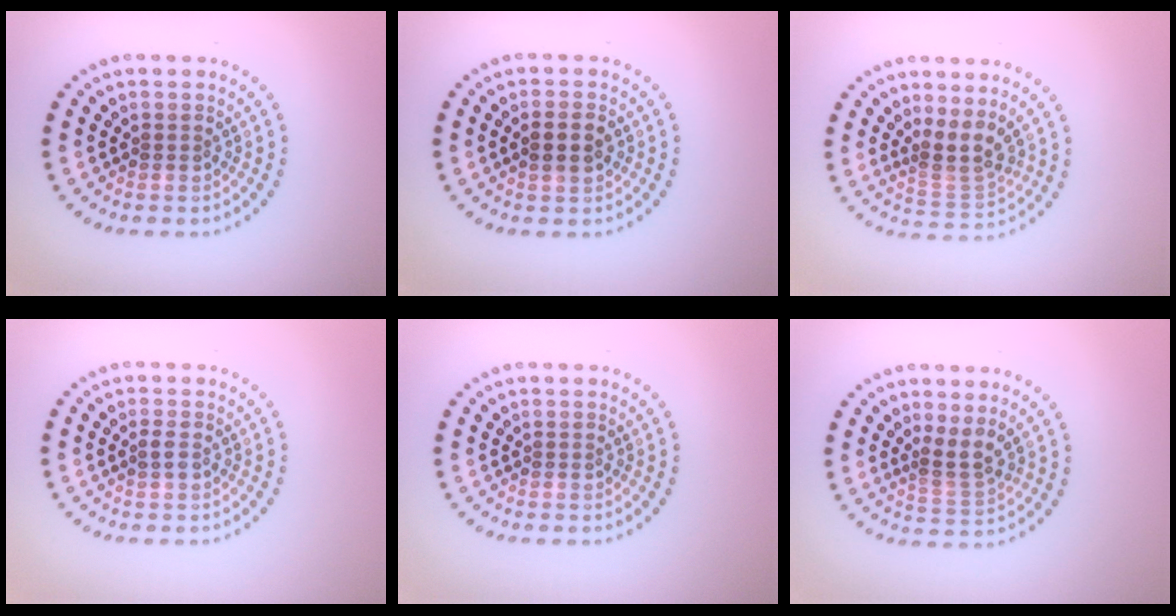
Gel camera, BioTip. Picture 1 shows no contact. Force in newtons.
{"total": 2.3, "press": 2.3, "slide": 0.4}
{"total": 2.9, "press": 2.2, "slide": 1.9}
{"total": 1.0, "press": 1.0, "slide": 0.2}
{"total": 0.0}
{"total": 2.2, "press": 1.6, "slide": 1.5}